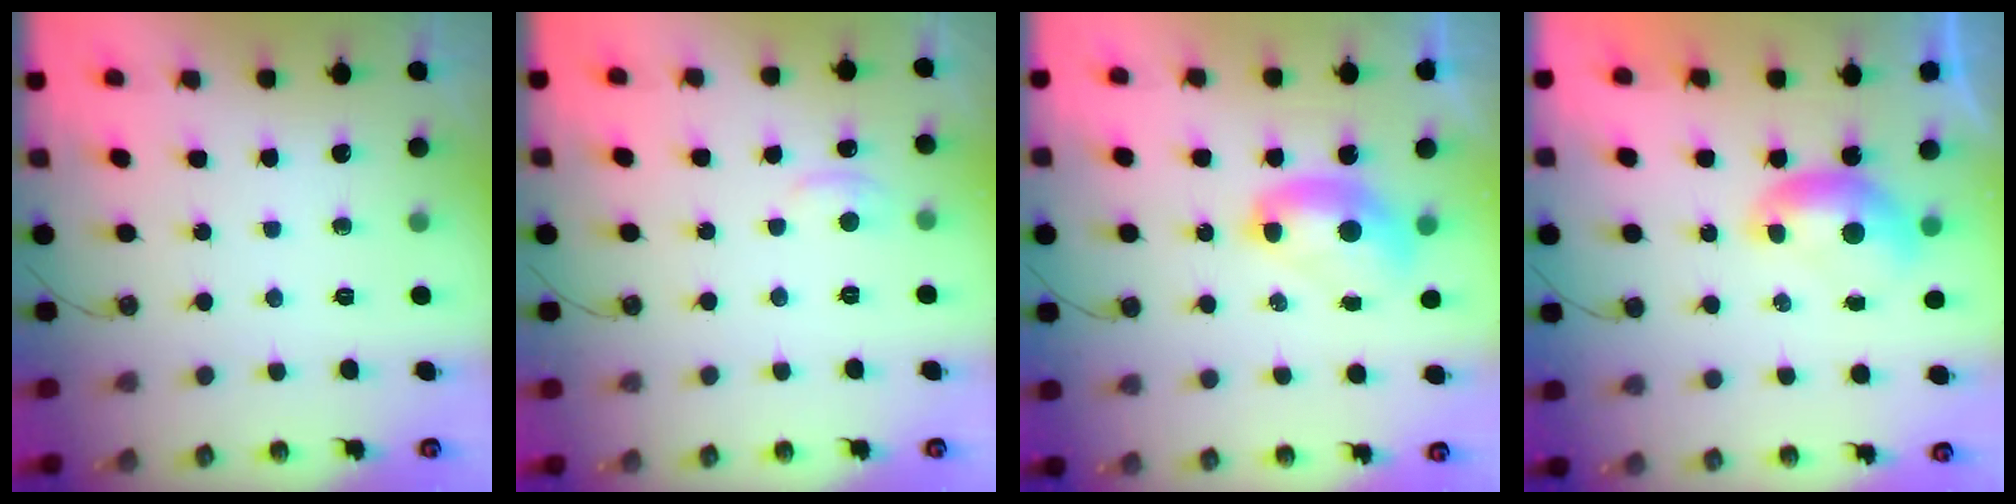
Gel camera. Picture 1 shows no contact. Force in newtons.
{"total": 1.8, "press": 1.7, "slide": 0.6}
{"total": 2.7, "press": 2.7, "slide": 0.1}
{"total": 0.0}